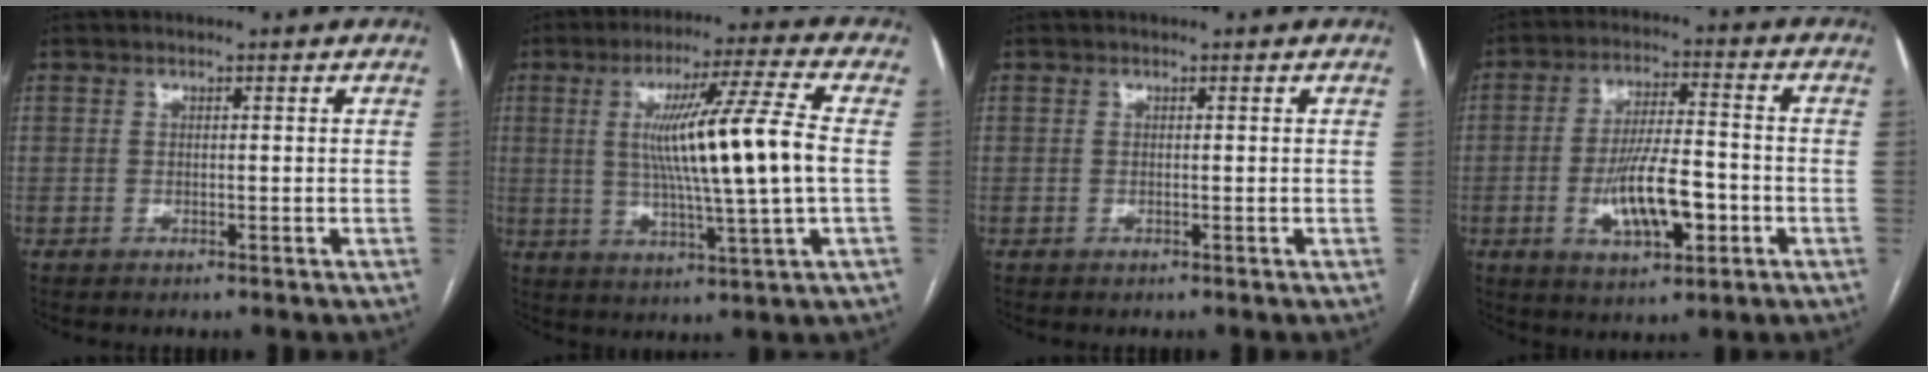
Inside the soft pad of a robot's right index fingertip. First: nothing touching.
{"total": 14.9, "force": [1.0, -1.1, 14.9], "torque": [-0.259, 0.000, 0.015]}
{"total": 0.0}
{"total": 11.1, "force": [-3.1, 3.4, 10.1], "torque": [-0.190, 0.003, -0.047]}